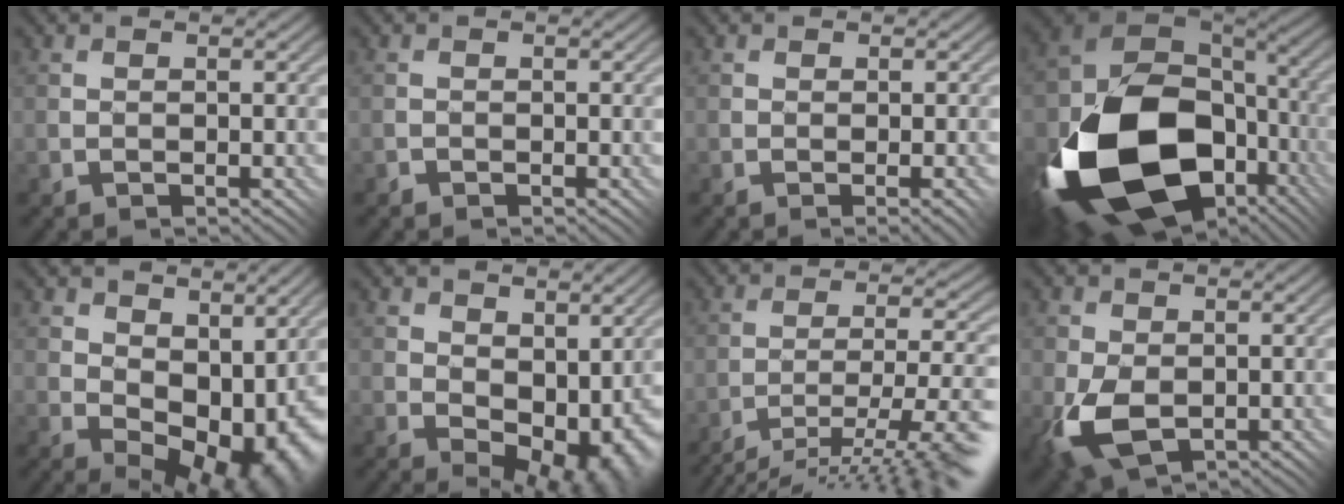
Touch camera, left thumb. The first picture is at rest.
{"total": 0.5, "force": [-0.4, 0.3, -0.2], "torque": [0.011, 0.009, -0.007]}
{"total": 0.9, "force": [-0.4, 0.3, 0.8], "torque": [-0.009, 0.000, -0.002]}
{"total": 20.3, "force": [-6.2, 13.9, 13.4], "torque": [-0.332, -0.057, -0.073]}
{"total": 9.9, "force": [1.6, 6.1, 7.7], "torque": [-0.114, -0.022, 0.043]}
{"total": 6.8, "force": [0.6, 4.1, 5.4], "torque": [-0.090, -0.018, 0.022]}
{"total": 13.9, "force": [-11.0, 1.8, 8.2], "torque": [-0.123, 0.010, -0.162]}
{"total": 7.6, "force": [-2.0, 4.6, 5.7], "torque": [-0.134, -0.022, -0.035]}